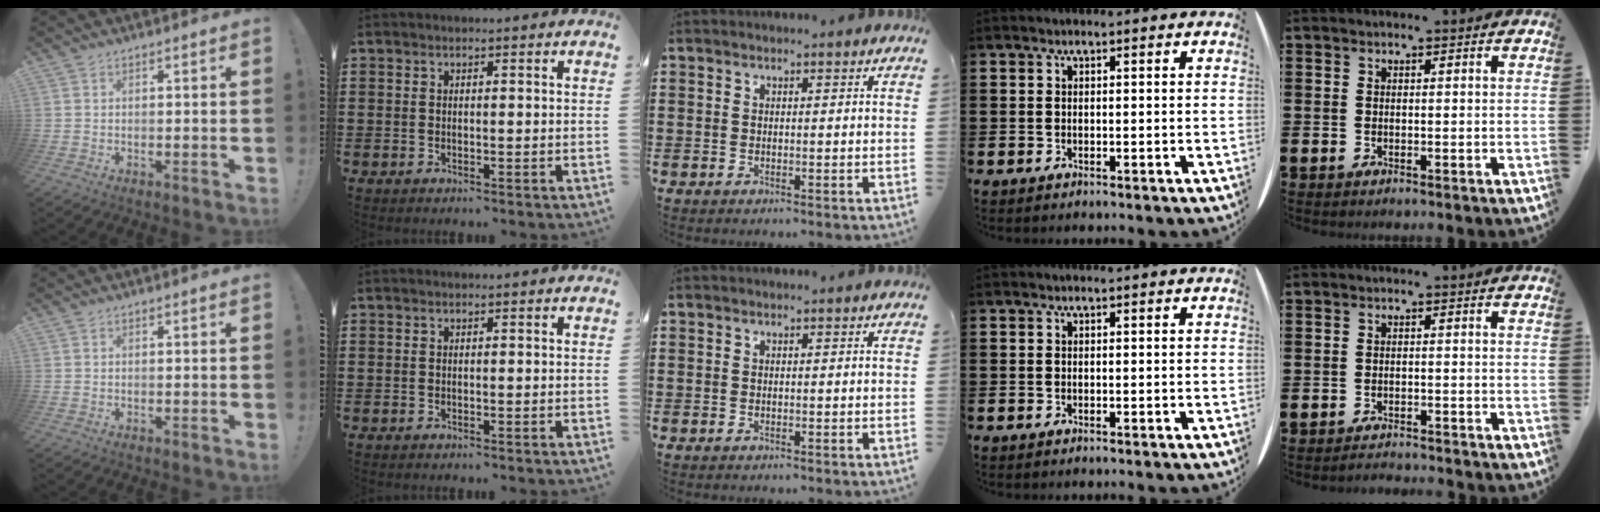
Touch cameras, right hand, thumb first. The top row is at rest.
{"little": {"total": 1.3, "force": [-1.3, -0.1, -0.1], "torque": [-0.001, 0.003, -0.028]}}